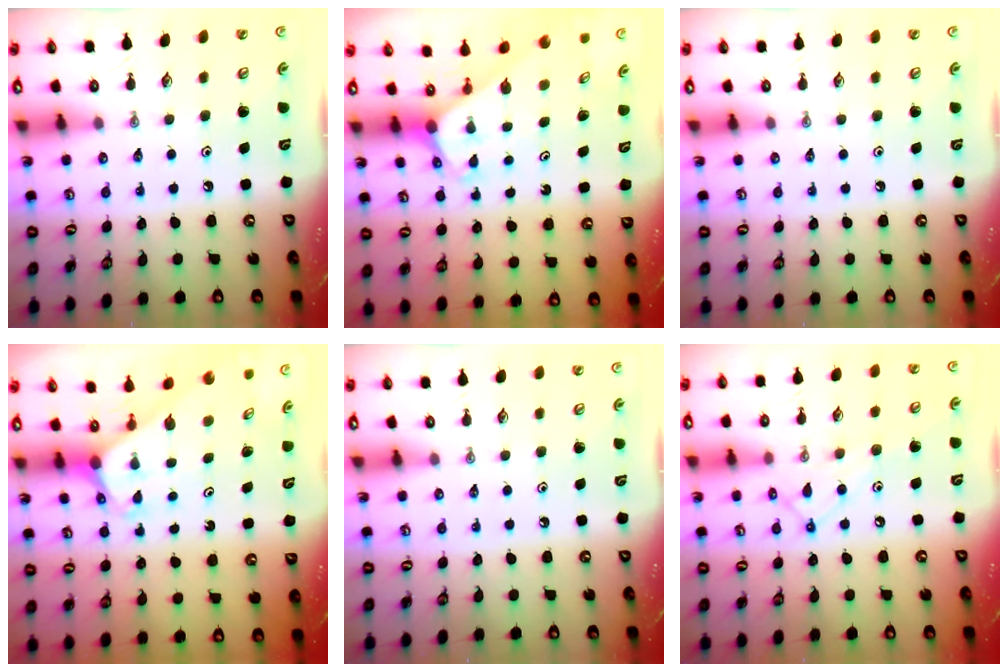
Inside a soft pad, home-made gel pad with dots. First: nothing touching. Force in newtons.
{"total": 1.8, "press": 1.8, "slide": 0.1}
{"total": 0.0}
{"total": 2.0, "press": 2.0, "slide": 0.1}
{"total": 0.0}
{"total": 11.7, "press": 11.6, "slide": 0.7}